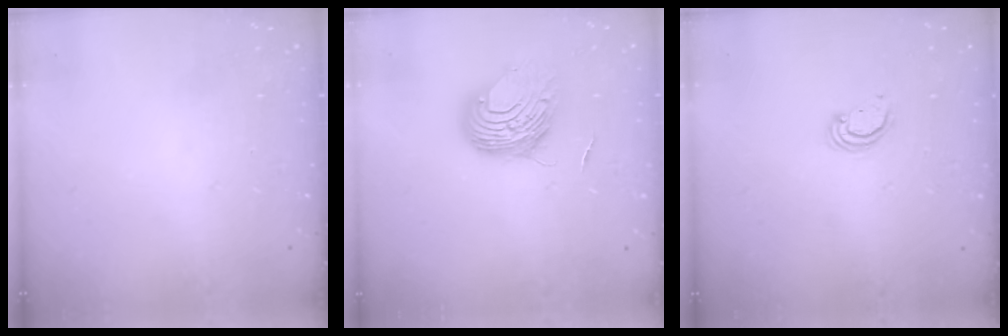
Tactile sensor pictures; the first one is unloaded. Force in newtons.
{"total": 9.2, "press": 9.2, "slide": 1.1}
{"total": 2.1, "press": 2.1, "slide": 0.1}